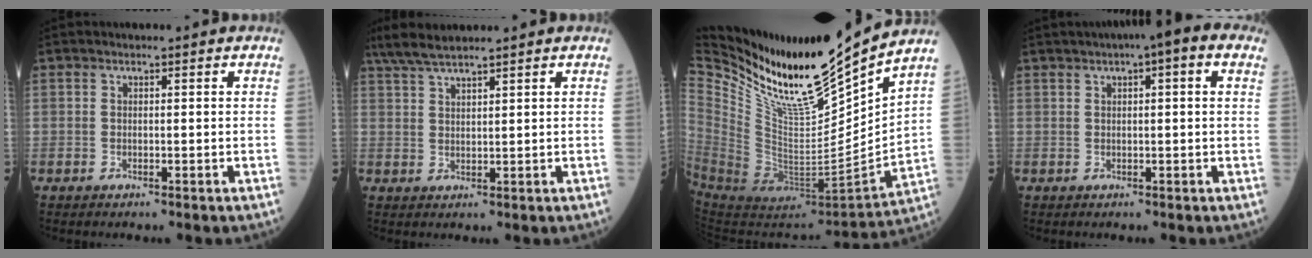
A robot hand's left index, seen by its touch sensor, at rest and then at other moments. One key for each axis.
{"total": 5.7, "fx": 4.7, "fy": -0.2, "fz": 3.2, "tx": -0.066, "ty": 0.019, "tz": 0.093}
{"total": 22.3, "fx": 19.1, "fy": 0.7, "fz": 11.5, "tx": -0.202, "ty": -0.073, "tz": 0.342}
{"total": 7.4, "fx": 3.7, "fy": 1.3, "fz": 6.2, "tx": -0.087, "ty": 0.032, "tz": 0.044}